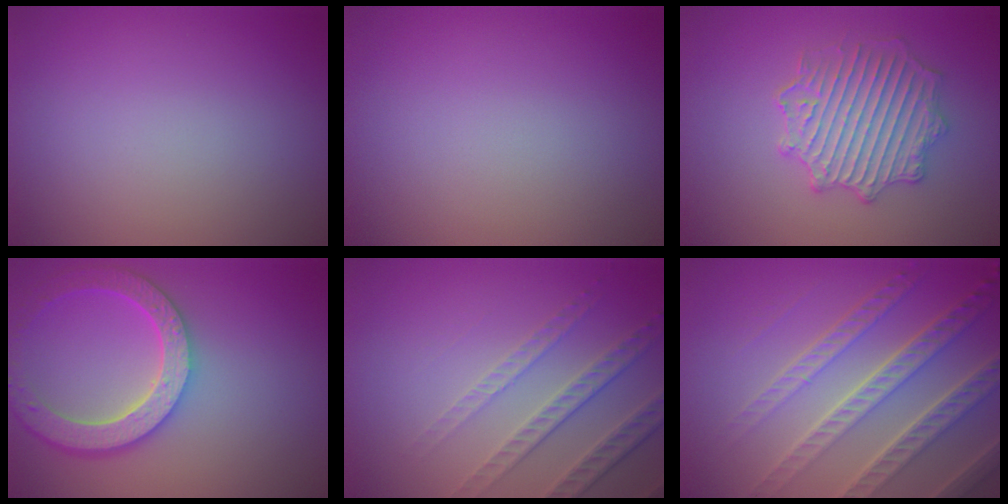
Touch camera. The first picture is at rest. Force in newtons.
{"total": 0.0}
{"total": 4.8, "press": 4.5, "slide": 1.7}
{"total": 5.9, "press": 5.3, "slide": 2.8}
{"total": 4.7, "press": 3.3, "slide": 3.3}
{"total": 8.0, "press": 5.4, "slide": 5.8}